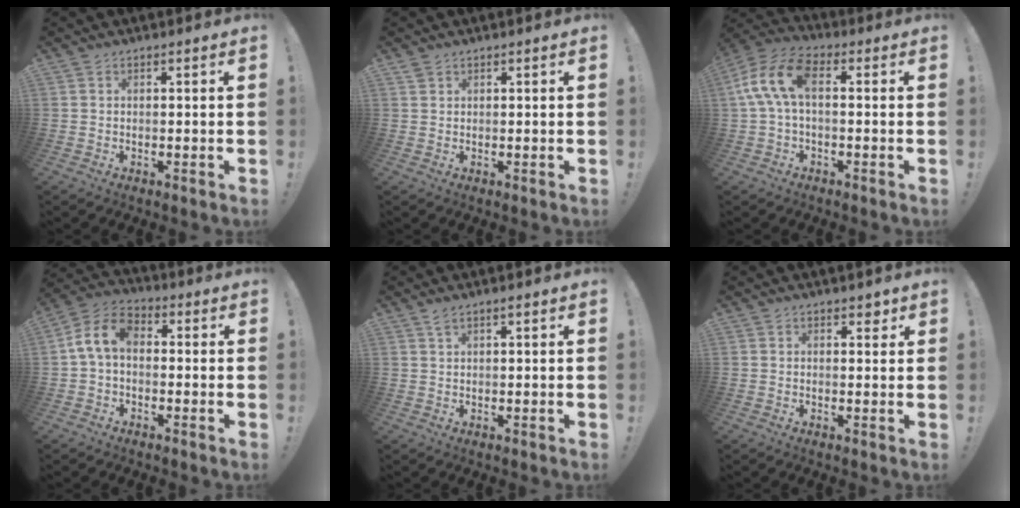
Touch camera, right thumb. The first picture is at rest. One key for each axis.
{"total": 1.3, "fx": 1.0, "fy": 0.7, "fz": 0.4, "tx": -0.004, "ty": -0.003, "tz": 0.018}
{"total": 11.4, "fx": 1.5, "fy": 5.9, "fz": 9.6, "tx": -0.198, "ty": 0.008, "tz": 0.032}
{"total": 9.3, "fx": 0.4, "fy": 5.9, "fz": 7.2, "tx": -0.141, "ty": 0.013, "tz": 0.010}
{"total": 2.0, "fx": 1.2, "fy": 0.6, "fz": 1.5, "tx": -0.025, "ty": 0.001, "tz": 0.020}
{"total": 2.0, "fx": 1.3, "fy": 1.2, "fz": 1.0, "tx": 0.002, "ty": -0.007, "tz": 0.018}